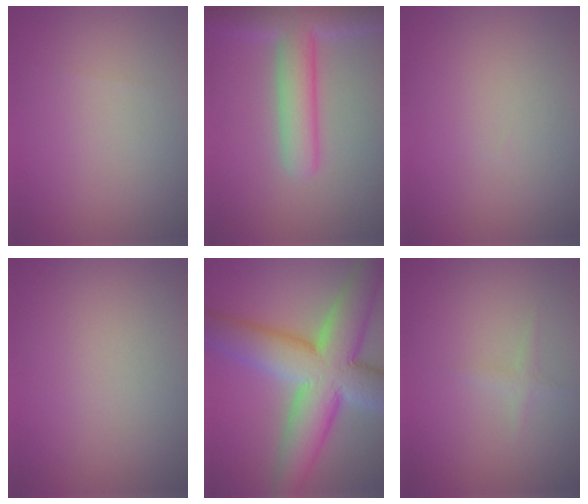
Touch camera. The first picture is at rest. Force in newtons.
{"total": 6.1, "press": 6.1, "slide": 0.6}
{"total": 0.0}
{"total": 0.0}
{"total": 12.3, "press": 12.3, "slide": 0.5}
{"total": 0.8, "press": 0.8, "slide": 0.1}